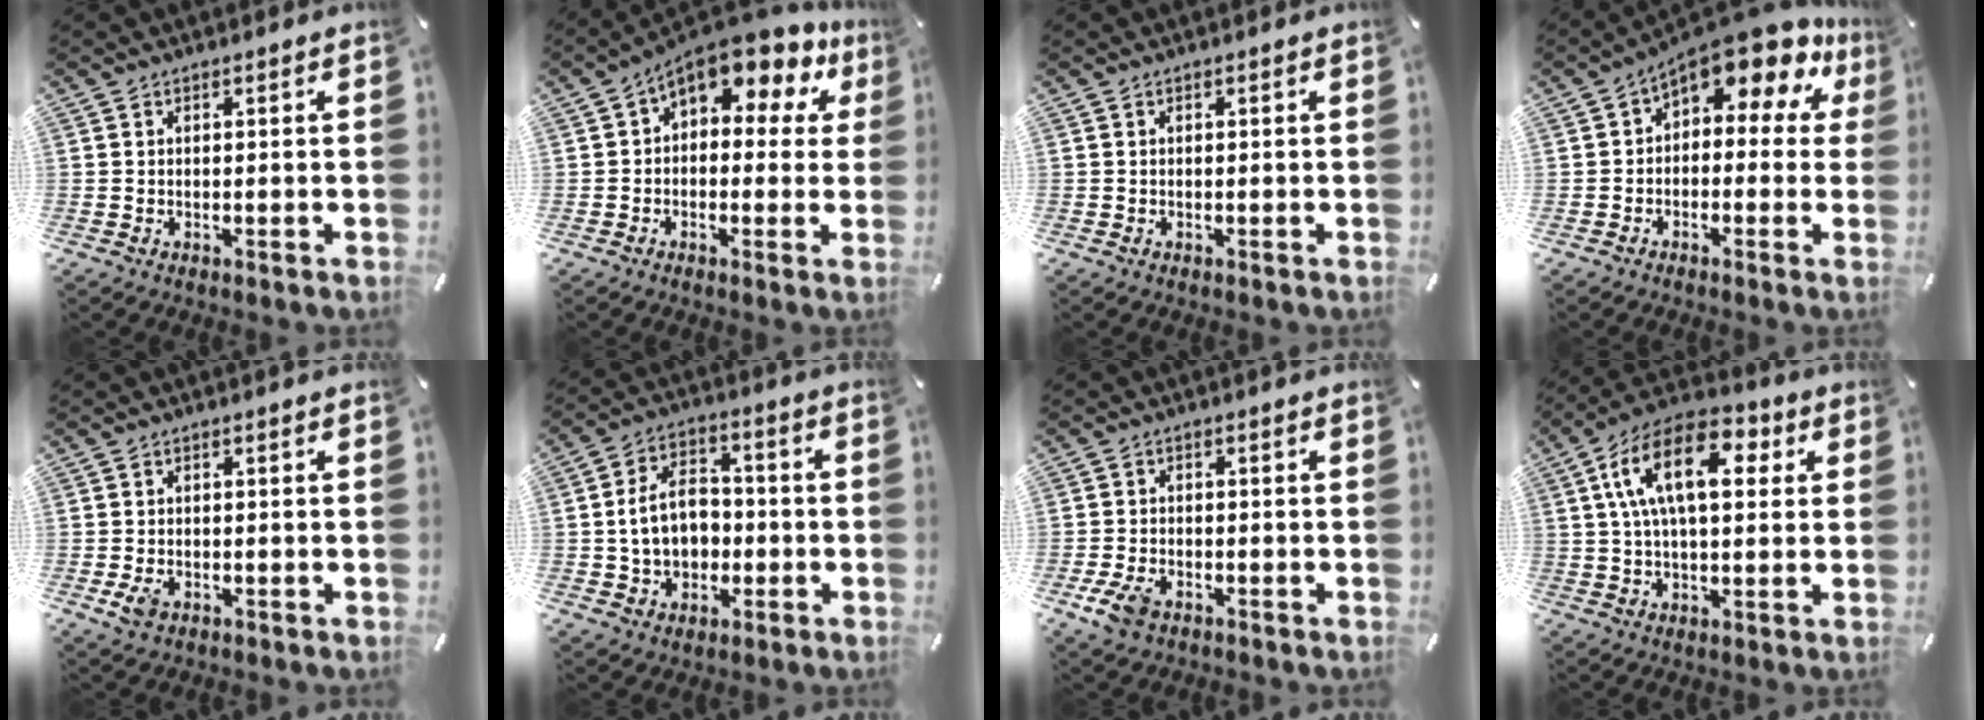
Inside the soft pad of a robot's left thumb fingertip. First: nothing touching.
{"total": 10.9, "force": [6.5, 5.3, 6.9], "torque": [-0.112, -0.043, 0.115]}
{"total": 0.0}
{"total": 11.6, "force": [7.3, 4.4, 7.8], "torque": [-0.128, -0.063, 0.126]}
{"total": 3.2, "force": [-1.2, 2.1, 2.1], "torque": [-0.057, -0.002, -0.026]}
{"total": 10.6, "force": [-1.0, 8.5, 6.2], "torque": [-0.113, 0.024, -0.013]}
{"total": 5.2, "force": [-2.7, 3.2, 3.2], "torque": [-0.081, 0.006, -0.055]}
{"total": 16.7, "force": [5.0, 8.9, 13.2], "torque": [-0.256, 0.006, 0.081]}